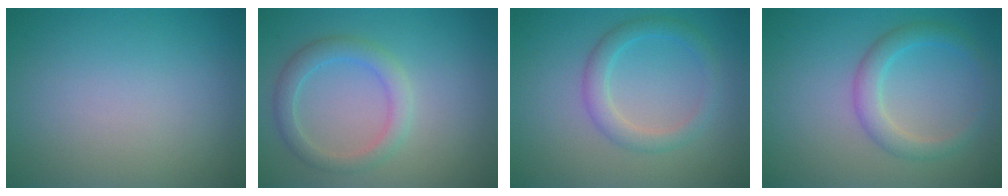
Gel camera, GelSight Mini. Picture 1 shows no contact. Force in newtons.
{"total": 2.8, "press": 2.8, "slide": 0.1}
{"total": 2.6, "press": 2.6, "slide": 0.1}
{"total": 2.8, "press": 2.8, "slide": 0.0}